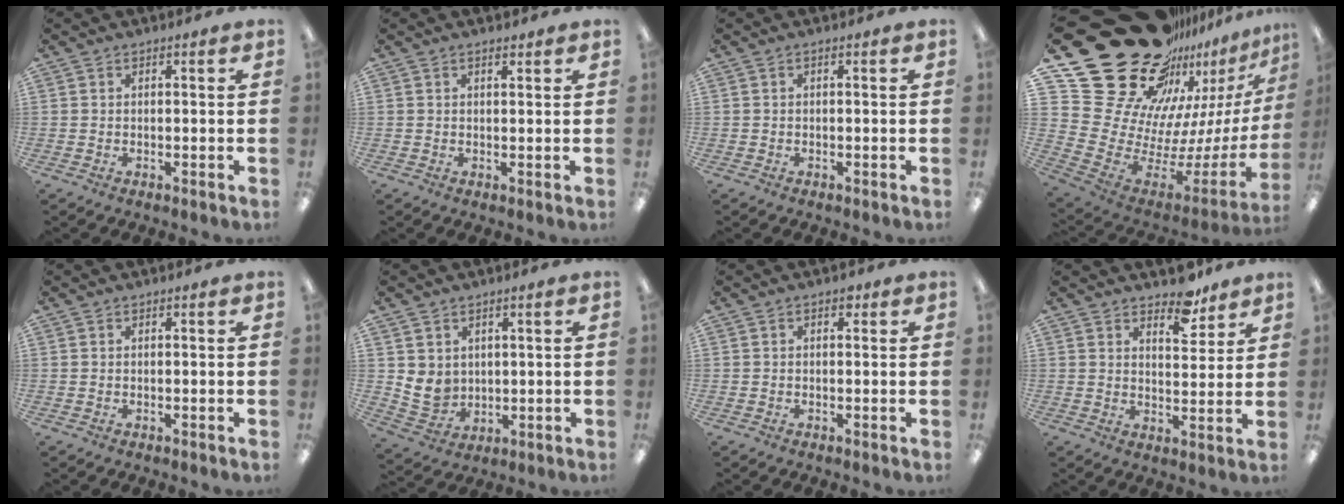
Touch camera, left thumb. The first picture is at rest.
{"total": 1.2, "force": [1.1, 0.2, 0.3], "torque": [0.003, -0.004, 0.019]}
{"total": 0.0}
{"total": 34.6, "force": [21.0, 20.4, 18.4], "torque": [-0.253, -0.208, 0.461]}
{"total": 0.0}
{"total": 6.1, "force": [2.2, 5.4, 1.7], "torque": [-0.047, -0.016, 0.046]}
{"total": 1.2, "force": [0.7, 0.8, 0.6], "torque": [-0.004, -0.001, 0.011]}
{"total": 7.1, "force": [6.0, 3.0, 2.3], "torque": [-0.014, -0.042, 0.104]}